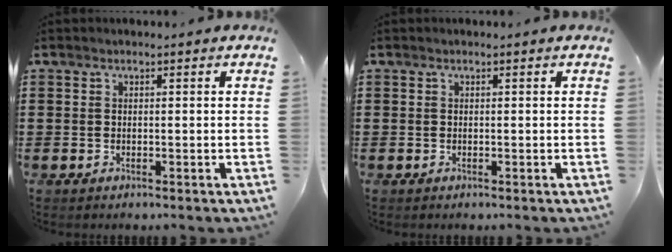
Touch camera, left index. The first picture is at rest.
{"total": 0.0}